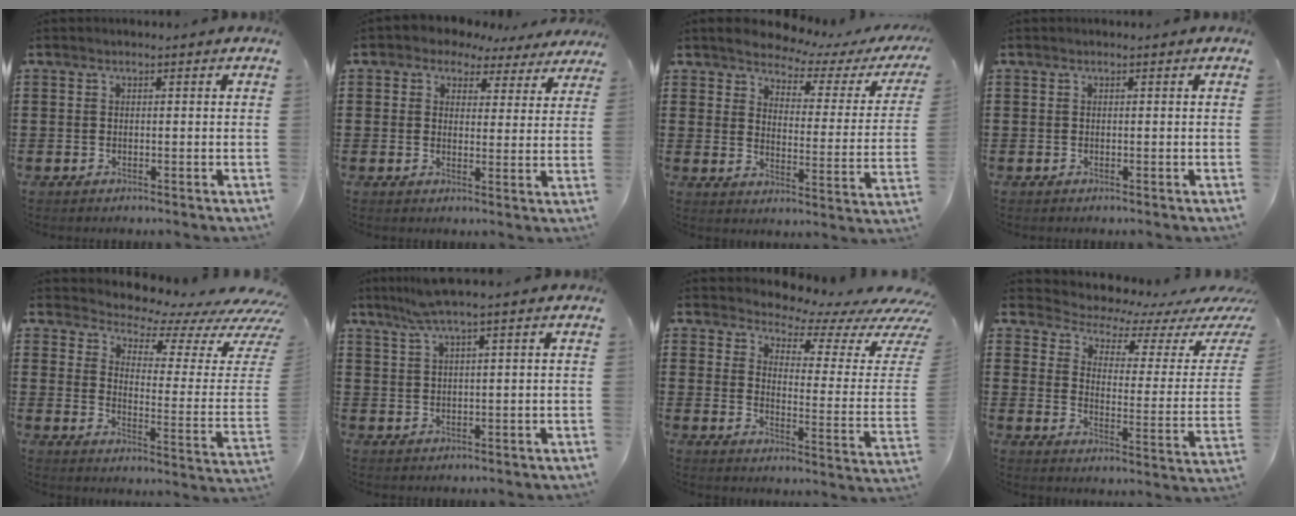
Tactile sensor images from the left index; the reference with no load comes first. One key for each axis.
{"total": 3.5, "fx": 2.8, "fy": 2.1, "fz": 0.6, "tx": -0.031, "ty": -0.007, "tz": 0.046}
{"total": 3.2, "fx": 3.1, "fy": 0.5, "fz": 0.6, "tx": -0.036, "ty": -0.025, "tz": 0.048}
{"total": 0.0}
{"total": 4.0, "fx": 3.6, "fy": 0.7, "fz": 1.4, "tx": -0.036, "ty": -0.047, "tz": 0.053}
{"total": 4.1, "fx": 2.6, "fy": -0.4, "fz": 3.2, "tx": -0.068, "ty": 0.000, "tz": 0.046}
{"total": 4.4, "fx": 3.8, "fy": 1.1, "fz": 2.0, "tx": -0.045, "ty": -0.041, "tz": 0.059}
{"total": 4.1, "fx": 3.8, "fy": 0.8, "fz": 1.3, "tx": -0.043, "ty": -0.036, "tz": 0.055}